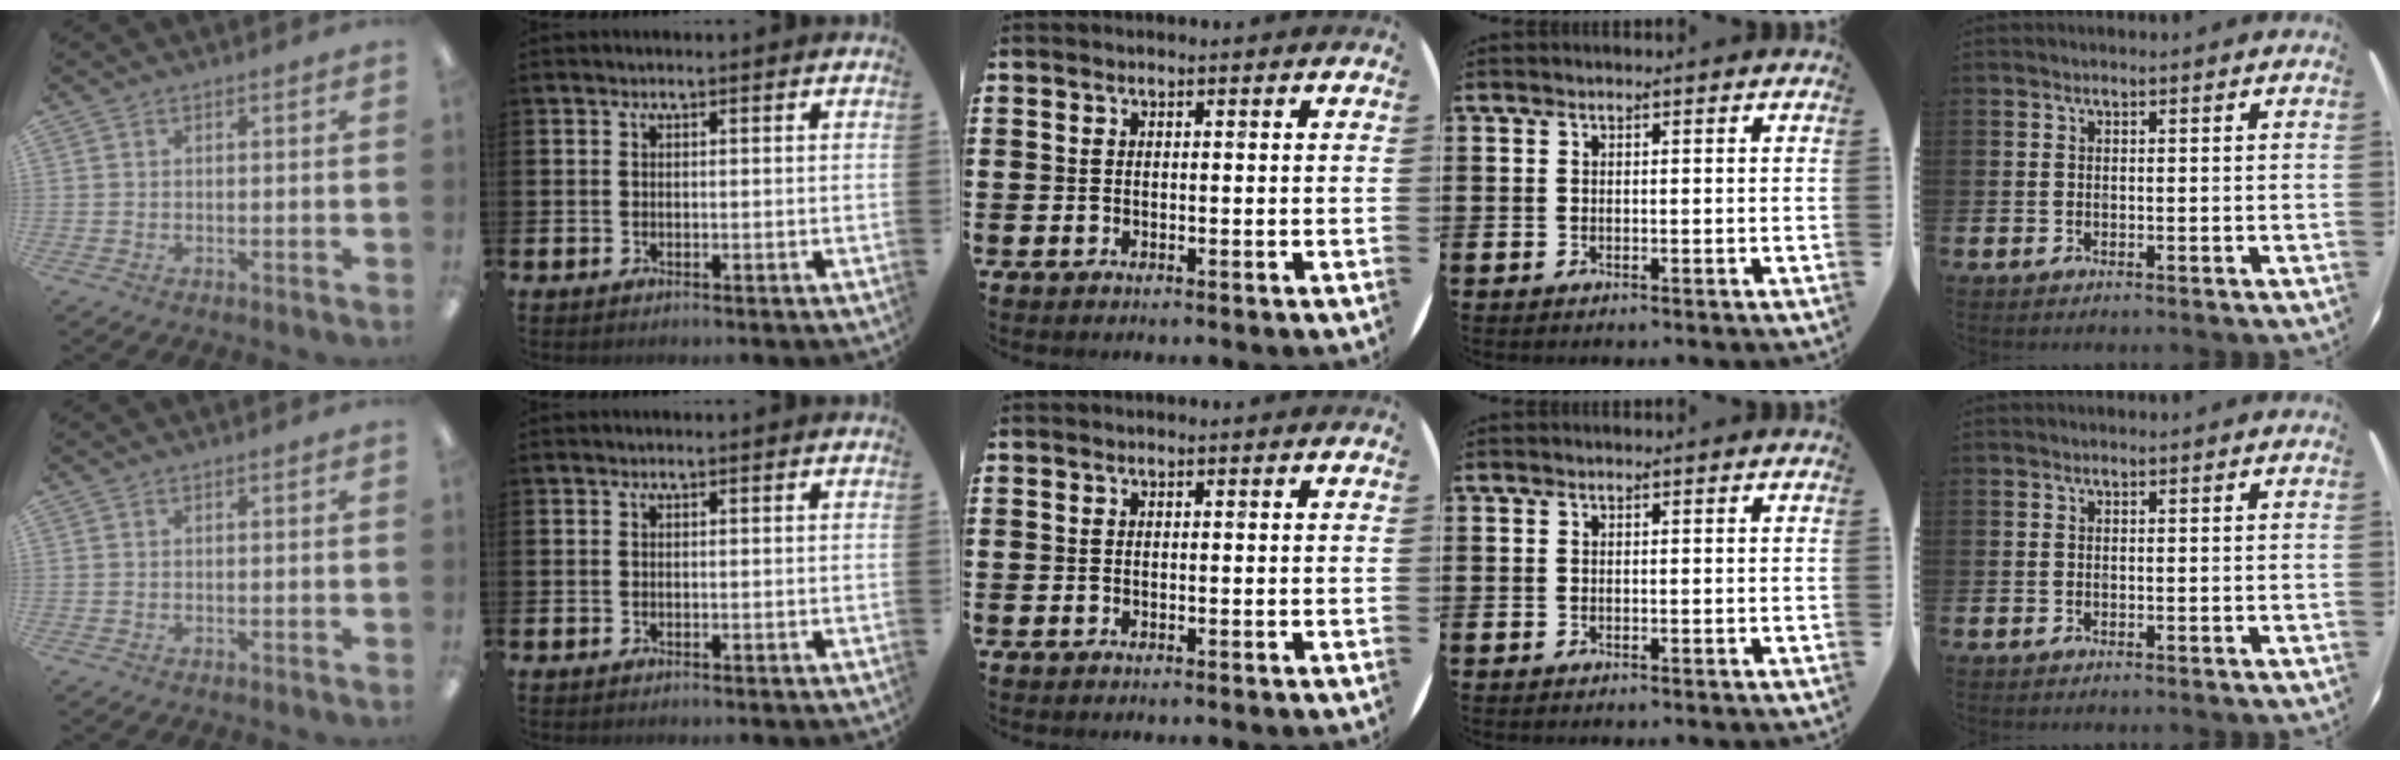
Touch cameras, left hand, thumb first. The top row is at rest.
{}